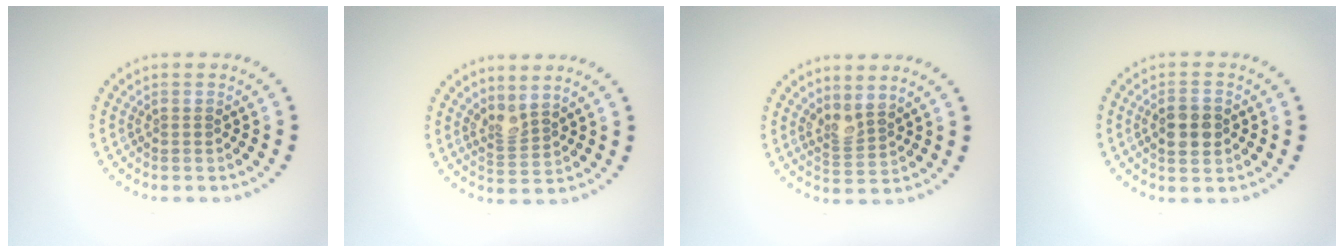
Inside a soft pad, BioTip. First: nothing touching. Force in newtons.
{"total": 2.1, "press": 1.6, "slide": 1.4}
{"total": 2.1, "press": 1.6, "slide": 1.4}
{"total": 3.0, "press": 3.0, "slide": 0.2}